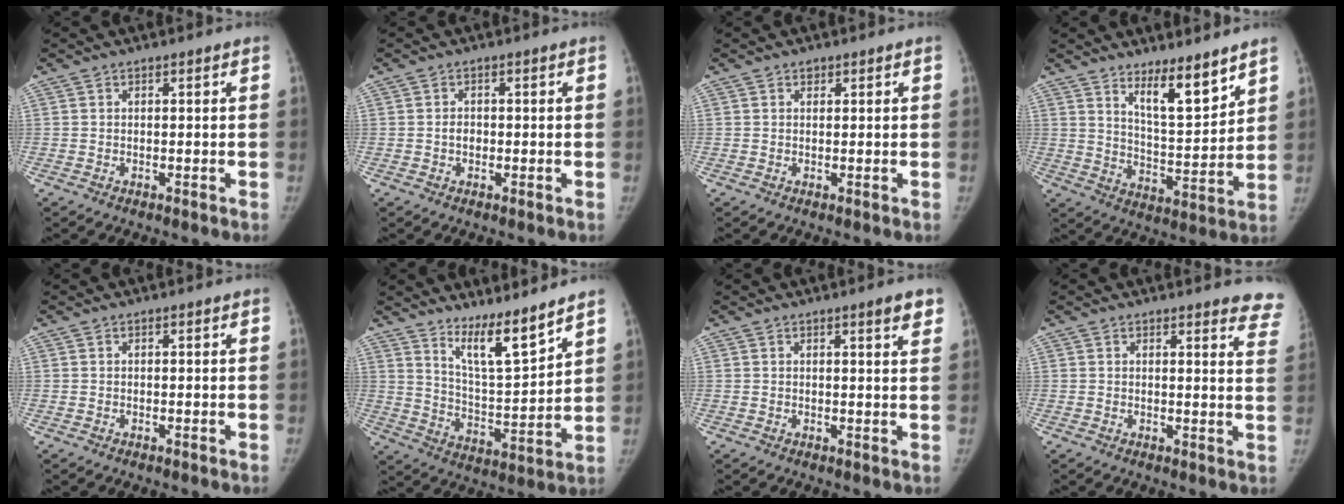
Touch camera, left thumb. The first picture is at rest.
{"total": 1.6, "force": [-0.3, 1.3, 0.9], "torque": [-0.010, 0.005, -0.007]}
{"total": 0.7, "force": [0.4, 0.5, 0.2], "torque": [0.003, -0.002, 0.004]}
{"total": 10.4, "force": [7.5, 2.4, 6.8], "torque": [-0.095, -0.072, 0.135]}
{"total": 0.0}
{"total": 10.6, "force": [8.5, 1.1, 6.2], "torque": [-0.097, -0.079, 0.159]}
{"total": 3.5, "force": [2.2, 0.5, 2.6], "torque": [-0.028, -0.012, 0.030]}
{"total": 8.7, "force": [8.0, 1.8, 3.0], "torque": [0.003, -0.050, 0.059]}